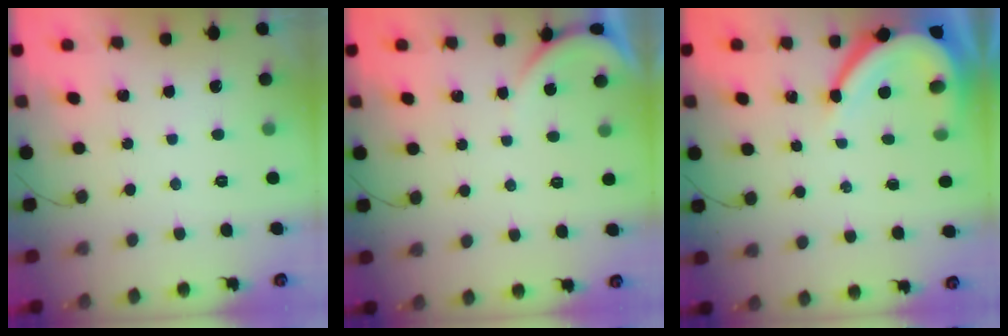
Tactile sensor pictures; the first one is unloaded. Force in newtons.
{"total": 1.6, "press": 1.6, "slide": 0.1}
{"total": 10.6, "press": 10.5, "slide": 1.3}